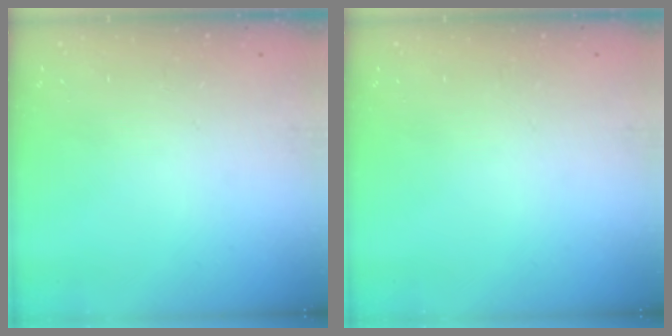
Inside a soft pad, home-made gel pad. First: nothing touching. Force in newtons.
{"total": 0.0}